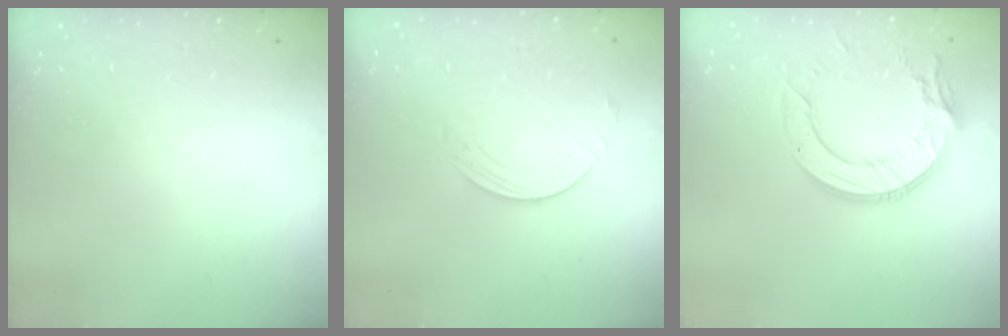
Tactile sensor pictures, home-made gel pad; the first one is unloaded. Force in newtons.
{"total": 1.6, "press": 1.6, "slide": 0.2}
{"total": 15.3, "press": 15.2, "slide": 1.5}